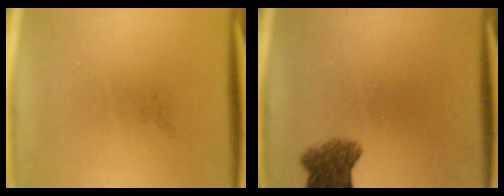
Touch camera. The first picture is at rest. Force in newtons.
{"total": 5.3}